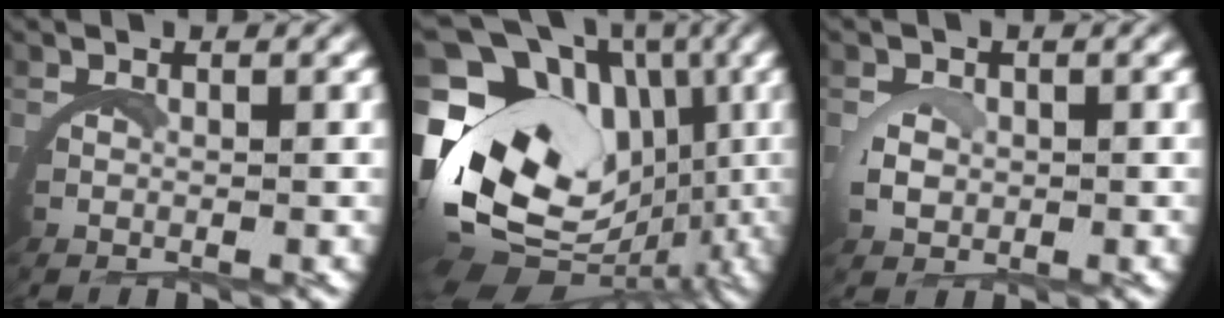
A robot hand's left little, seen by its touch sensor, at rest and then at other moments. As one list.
[{"total": 20.0, "force": [-2.2, 15.0, 13.0], "torque": [-0.273, -0.067, -0.014]}, {"total": 1.4, "force": [0.6, 0.7, 1.0], "torque": [-0.034, -0.002, 0.012]}]